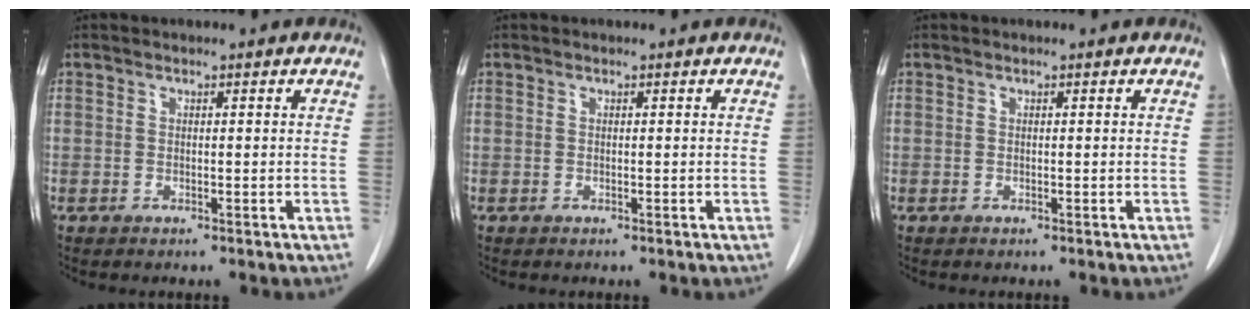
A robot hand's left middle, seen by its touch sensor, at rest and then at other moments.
{"total": 0.0}
{"total": 0.0}